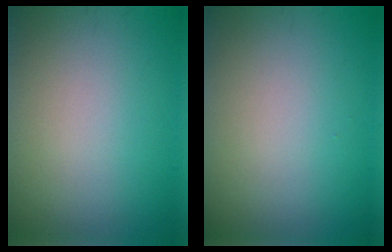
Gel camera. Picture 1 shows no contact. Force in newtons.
{"total": 0.0}